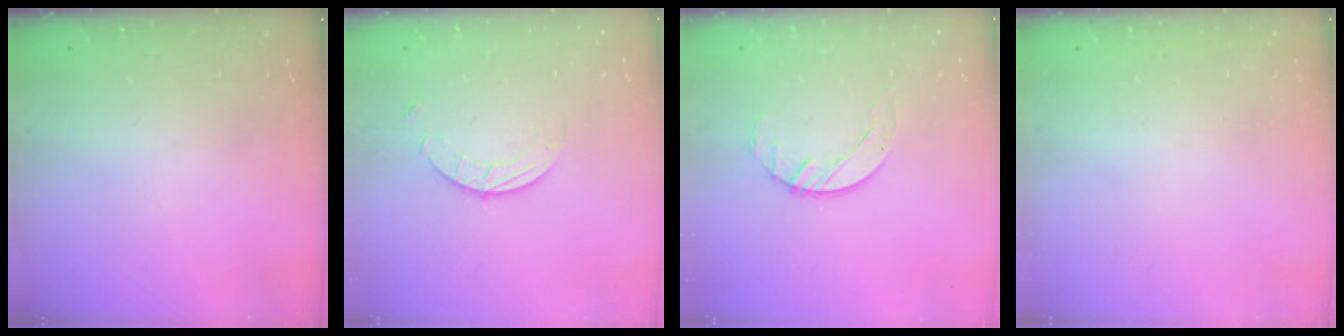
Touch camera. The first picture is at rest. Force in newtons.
{"total": 2.6, "press": 2.6, "slide": 0.2}
{"total": 2.1, "press": 2.0, "slide": 0.3}
{"total": 0.0}